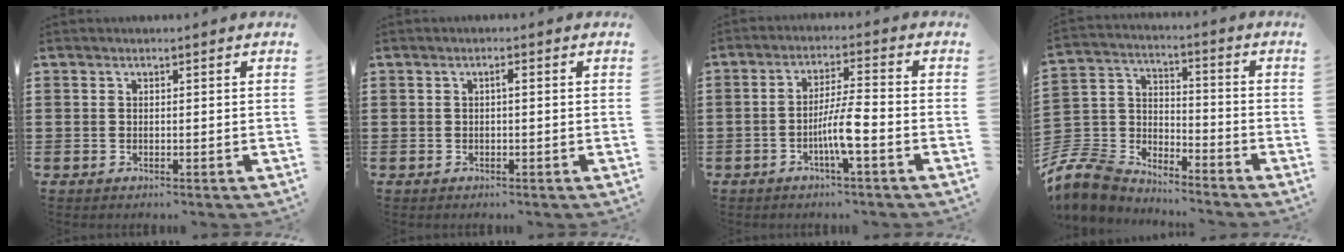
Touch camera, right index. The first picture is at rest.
{"total": 0.8, "force": [0.0, 0.1, 0.8], "torque": [-0.016, -0.001, -0.001]}
{"total": 6.0, "force": [-2.4, 0.4, 5.5], "torque": [-0.107, -0.005, -0.049]}
{"total": 7.8, "force": [-7.1, 2.9, 1.3], "torque": [-0.071, -0.001, -0.152]}